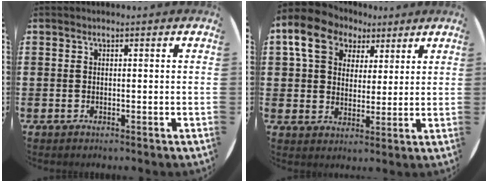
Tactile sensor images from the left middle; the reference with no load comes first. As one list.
[{"total": 8.4, "force": [5.0, 6.2, 2.6], "torque": [-0.078, 0.007, 0.093]}]